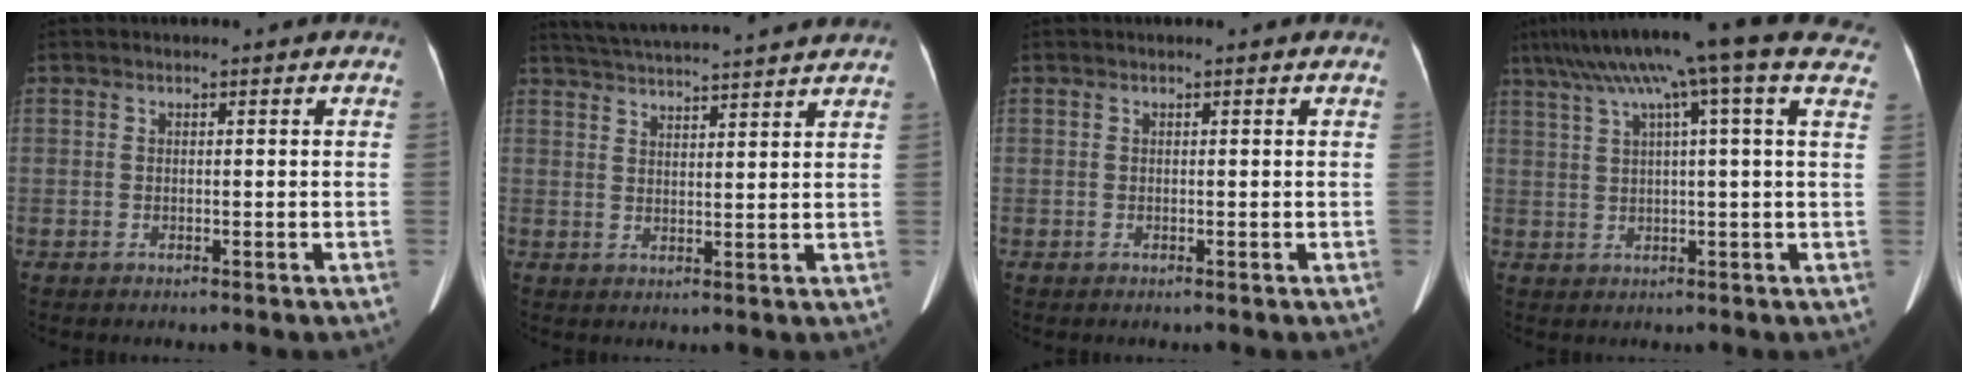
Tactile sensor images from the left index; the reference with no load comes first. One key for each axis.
{"total": 15.0, "fx": 13.9, "fy": -0.2, "fz": 5.5, "tx": -0.105, "ty": 0.021, "tz": 0.199}
{"total": 0.0}
{"total": 19.7, "fx": 14.4, "fy": 0.4, "fz": 13.5, "tx": -0.235, "ty": 0.047, "tz": 0.188}